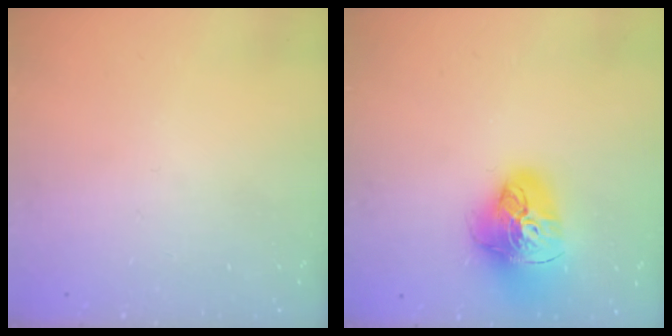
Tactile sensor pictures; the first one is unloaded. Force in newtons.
{"total": 18.6, "press": 18.5, "slide": 2.1}